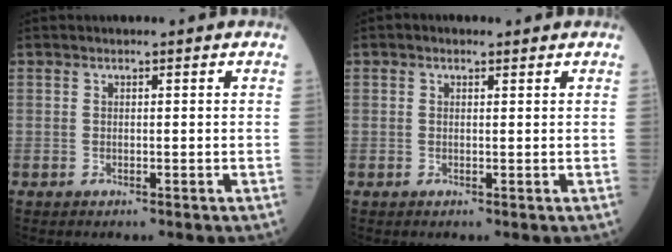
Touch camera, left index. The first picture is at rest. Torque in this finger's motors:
{"motor_torque": [0.82, -1.04, 0.06, 0.03]}